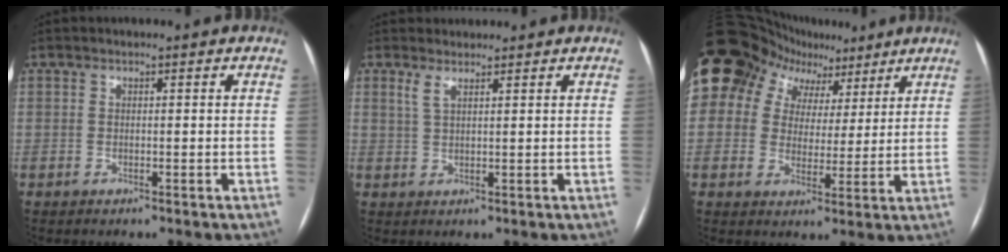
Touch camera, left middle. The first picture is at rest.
{"total": 2.0, "force": [1.7, 0.5, 1.0], "torque": [-0.030, 0.011, 0.036]}
{"total": 15.2, "force": [9.1, 11.0, 5.2], "torque": [-0.099, 0.062, 0.143]}